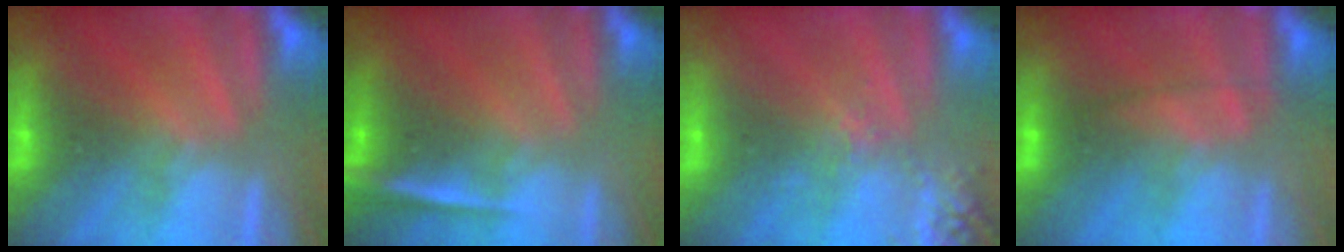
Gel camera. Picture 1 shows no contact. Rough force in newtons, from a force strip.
{"total": 2.3}
{"total": 2.6}
{"total": 2.4}